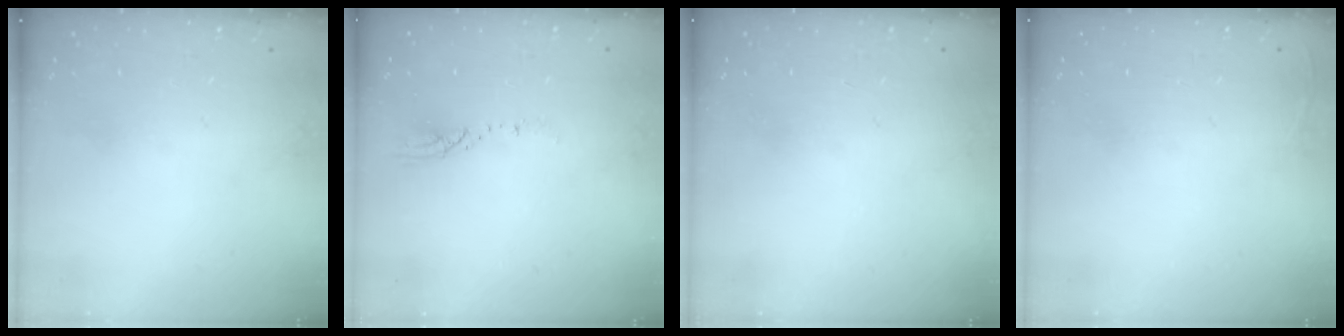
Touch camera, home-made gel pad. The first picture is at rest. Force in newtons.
{"total": 3.7, "press": 3.7, "slide": 0.4}
{"total": 1.0, "press": 0.0, "slide": 1.0}
{"total": 2.7, "press": 2.6, "slide": 1.0}